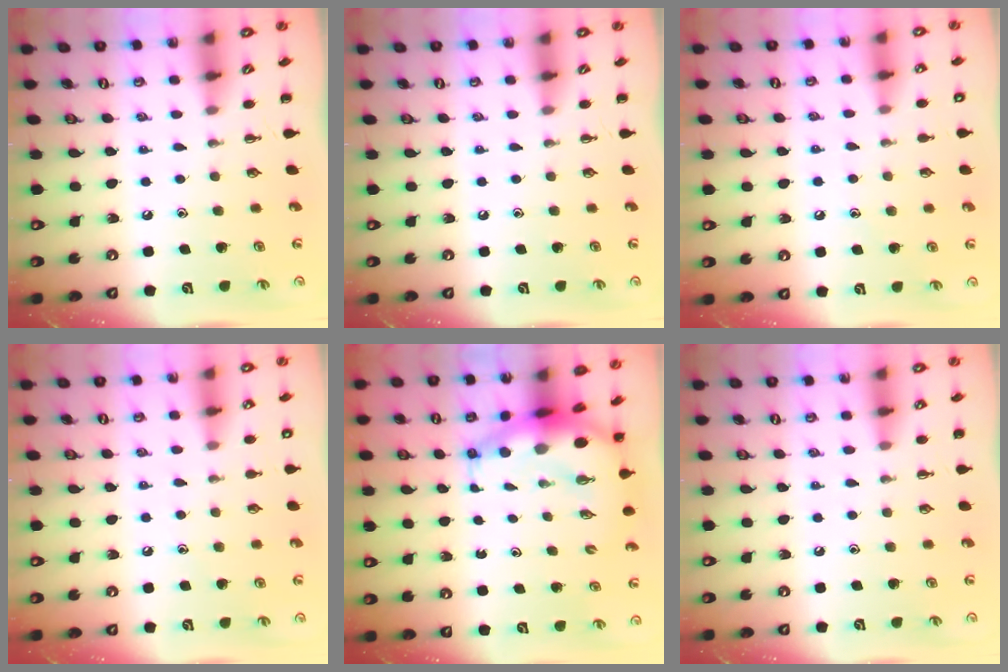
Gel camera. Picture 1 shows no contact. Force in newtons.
{"total": 0.0}
{"total": 7.0, "press": 6.8, "slide": 1.8}
{"total": 6.0, "press": 5.8, "slide": 1.7}
{"total": 7.6, "press": 7.3, "slide": 2.0}
{"total": 3.4, "press": 3.2, "slide": 1.2}